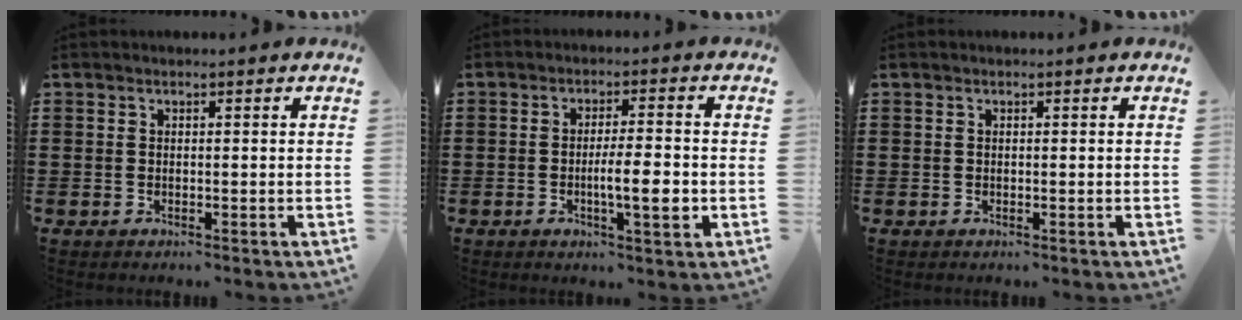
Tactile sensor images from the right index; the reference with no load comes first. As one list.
[{"total": 6.2, "force": [-1.4, 1.1, 5.9], "torque": [-0.104, -0.005, -0.025]}, {"total": 0.0}]